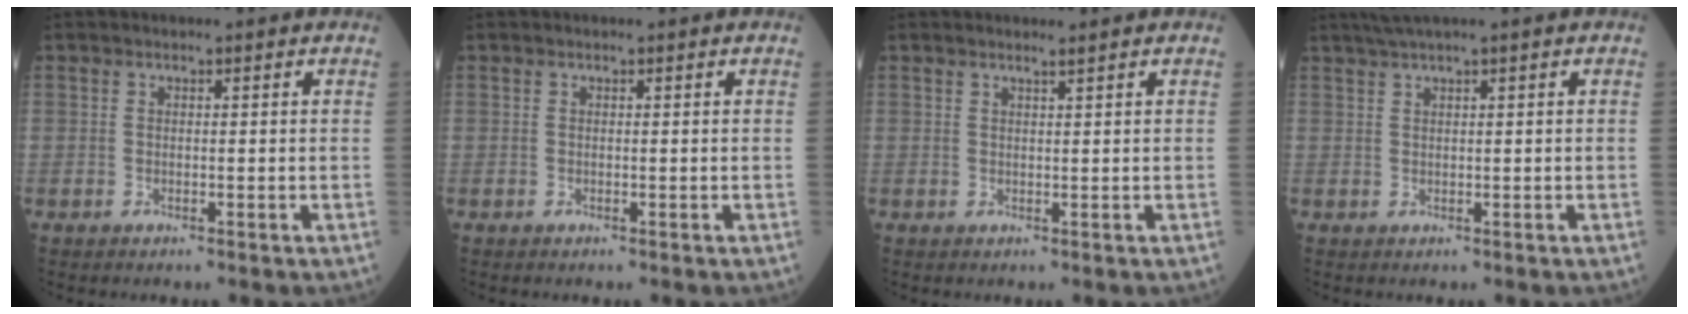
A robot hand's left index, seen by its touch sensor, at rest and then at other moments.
{"total": 0.0}
{"total": 0.8, "force": [0.6, -0.4, 0.4], "torque": [-0.020, -0.010, 0.018]}
{"total": 2.6, "force": [1.7, -0.7, 1.8], "torque": [-0.041, 0.010, 0.040]}